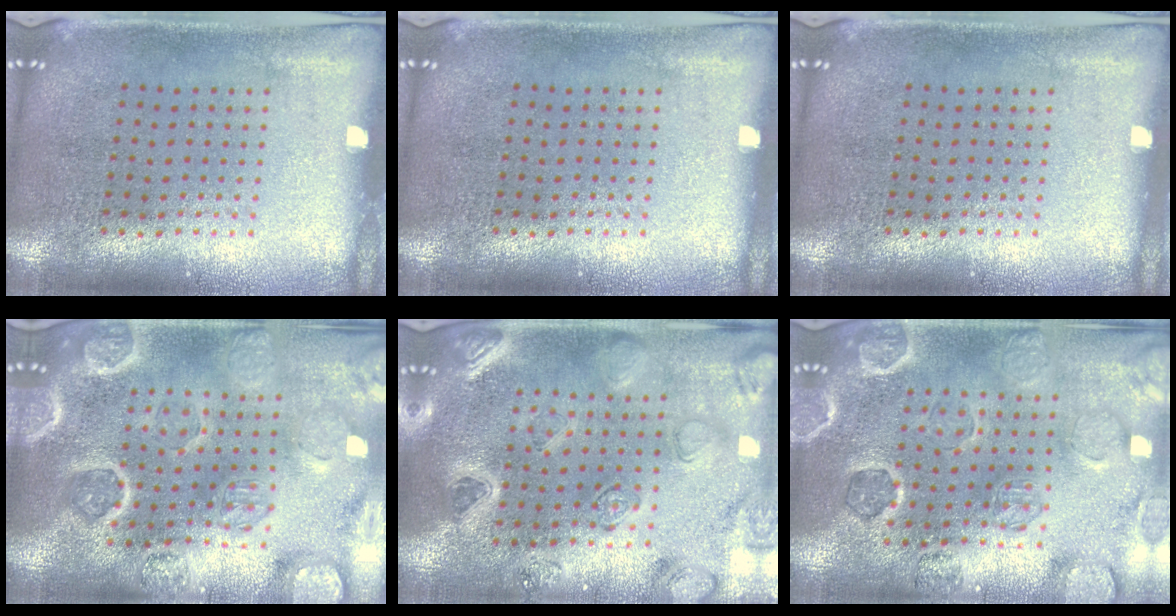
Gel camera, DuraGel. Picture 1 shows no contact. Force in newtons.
{"total": 0.0}
{"total": 0.0}
{"total": 4.6, "press": 4.1, "slide": 2.0}
{"total": 2.3, "press": 2.3, "slide": 0.1}
{"total": 1.4, "press": 1.4, "slide": 0.2}